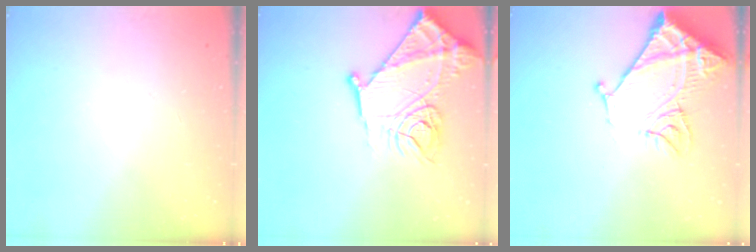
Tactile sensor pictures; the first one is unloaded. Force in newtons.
{"total": 18.7, "press": 18.6, "slide": 1.7}
{"total": 14.3, "press": 14.2, "slide": 1.8}